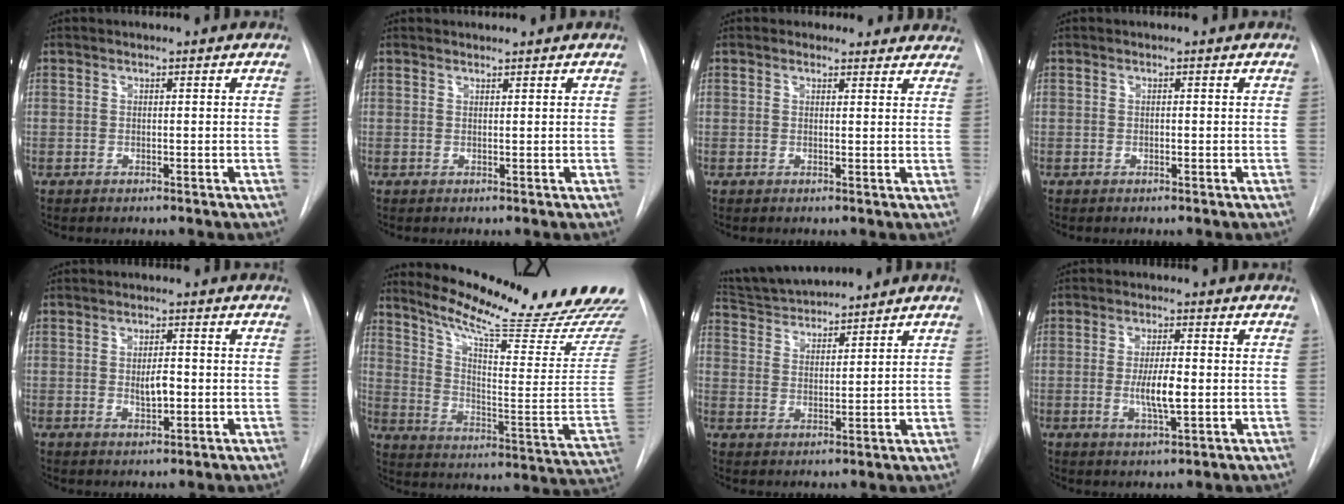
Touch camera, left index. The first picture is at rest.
{"total": 1.0, "force": [1.0, 0.0, -0.1], "torque": [-0.006, 0.007, 0.021]}
{"total": 7.6, "force": [6.9, 3.0, 0.2], "torque": [0.036, 0.004, 0.050]}
{"total": 0.0}
{"total": 3.2, "force": [-0.3, 1.2, 2.9], "torque": [-0.048, -0.001, -0.001]}
{"total": 28.4, "force": [24.2, 0.6, 15.0], "torque": [-0.236, -0.109, 0.327]}
{"total": 9.1, "force": [8.8, 0.6, 2.2], "torque": [-0.047, 0.025, 0.165]}
{"total": 5.4, "force": [-0.6, 1.1, 5.2], "torque": [-0.099, -0.008, -0.008]}